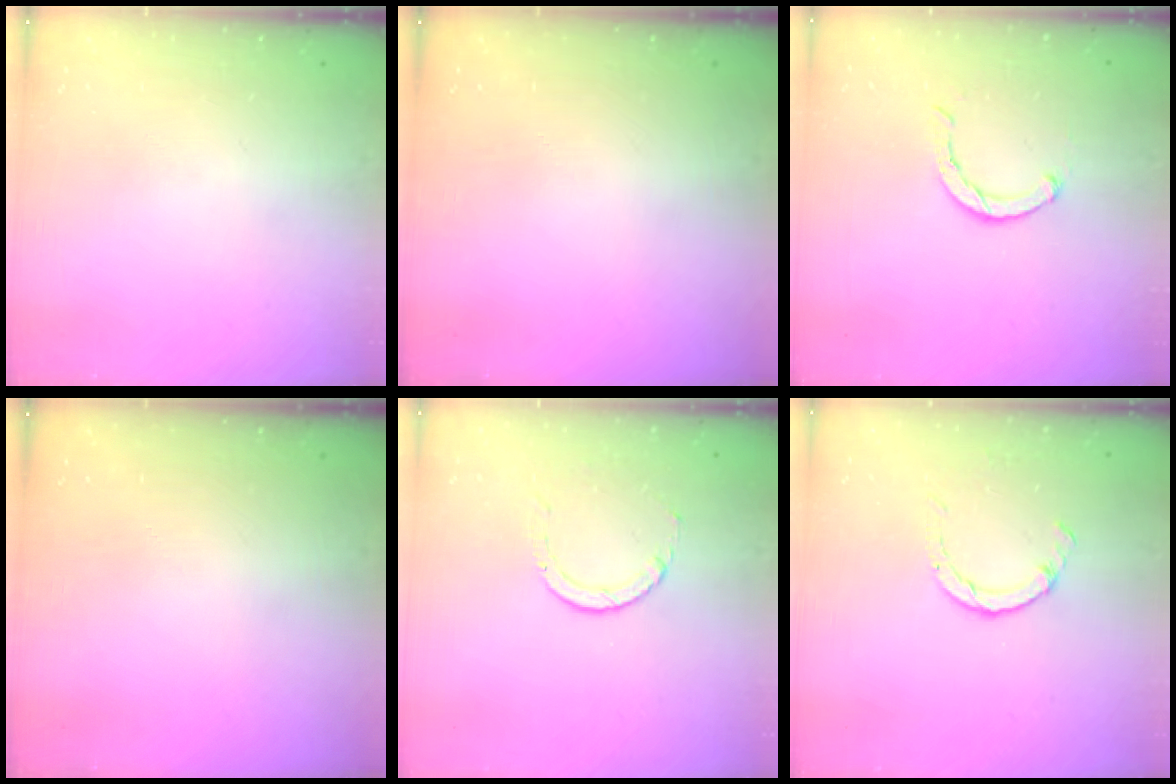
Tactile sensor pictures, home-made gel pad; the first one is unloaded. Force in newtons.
{"total": 0.0}
{"total": 2.5, "press": 2.5, "slide": 0.4}
{"total": 0.0}
{"total": 3.2, "press": 3.2, "slide": 0.4}
{"total": 2.6, "press": 2.6, "slide": 0.4}